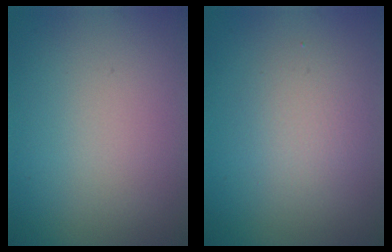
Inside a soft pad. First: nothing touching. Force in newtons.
{"total": 2.4, "press": 2.4, "slide": 0.2}